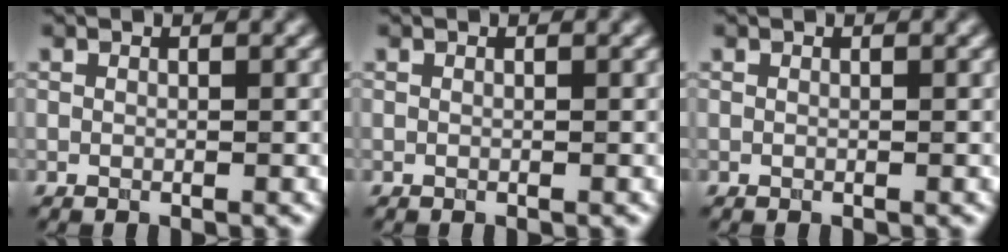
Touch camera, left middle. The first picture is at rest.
{"total": 0.0}
{"total": 0.0}